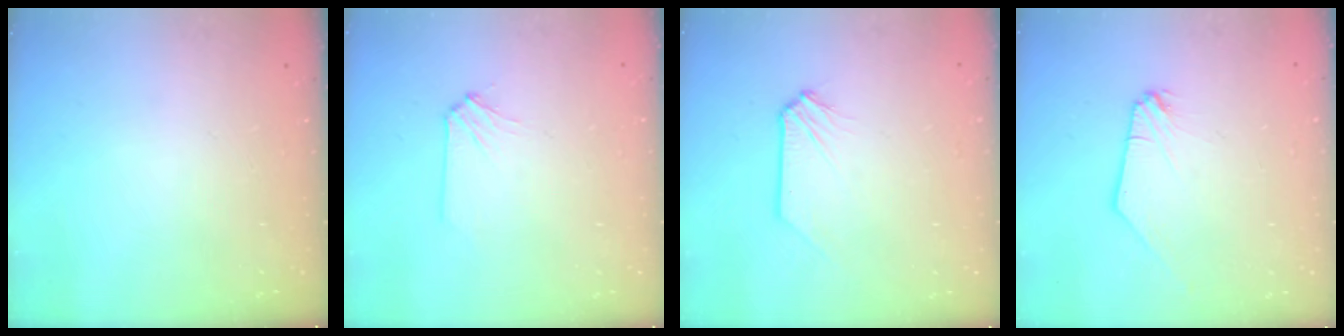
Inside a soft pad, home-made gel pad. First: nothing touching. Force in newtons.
{"total": 1.7, "press": 1.6, "slide": 0.3}
{"total": 0.0}
{"total": 0.6, "press": 0.6, "slide": 0.1}